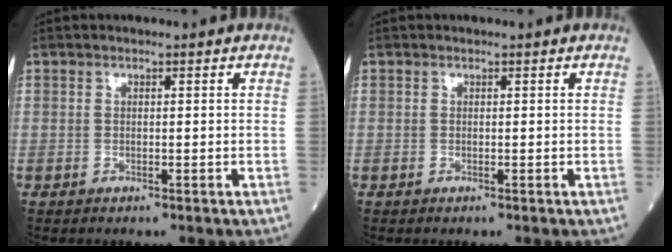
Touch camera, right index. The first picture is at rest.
{"total": 0.0}